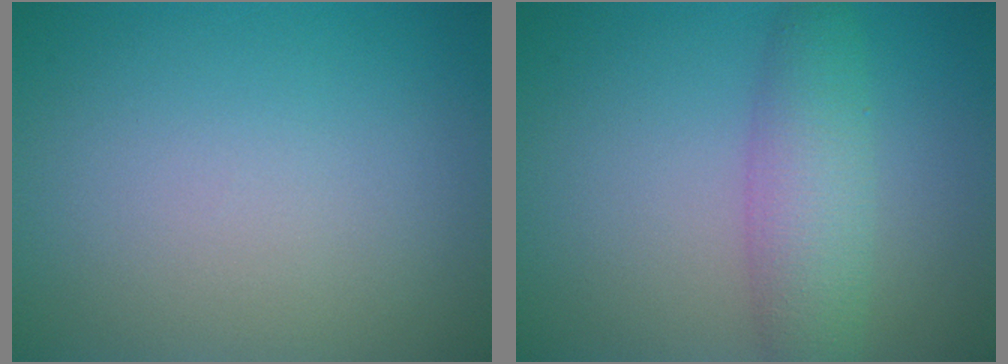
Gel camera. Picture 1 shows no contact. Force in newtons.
{"total": 4.3, "press": 4.3, "slide": 0.0}